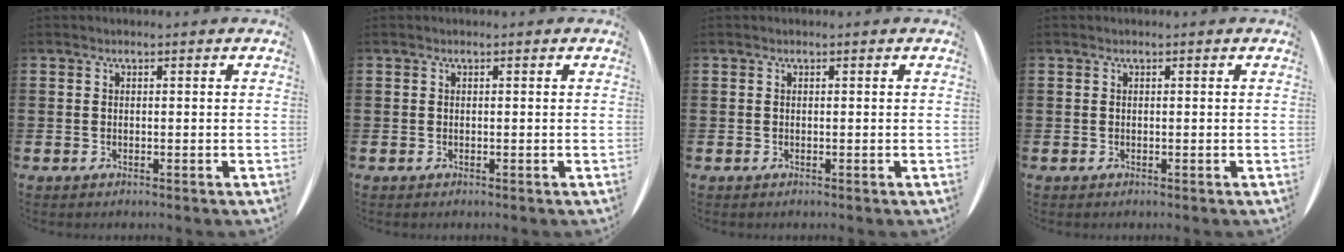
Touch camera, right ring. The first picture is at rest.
{"total": 0.0}
{"total": 0.0}
{"total": 0.0}